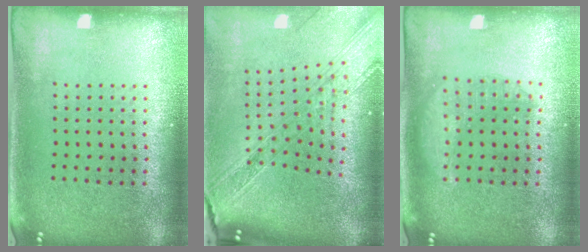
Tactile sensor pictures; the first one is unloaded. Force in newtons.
{"total": 2.8, "press": 2.2, "slide": 1.7}
{"total": 1.3, "press": 1.3, "slide": 0.3}